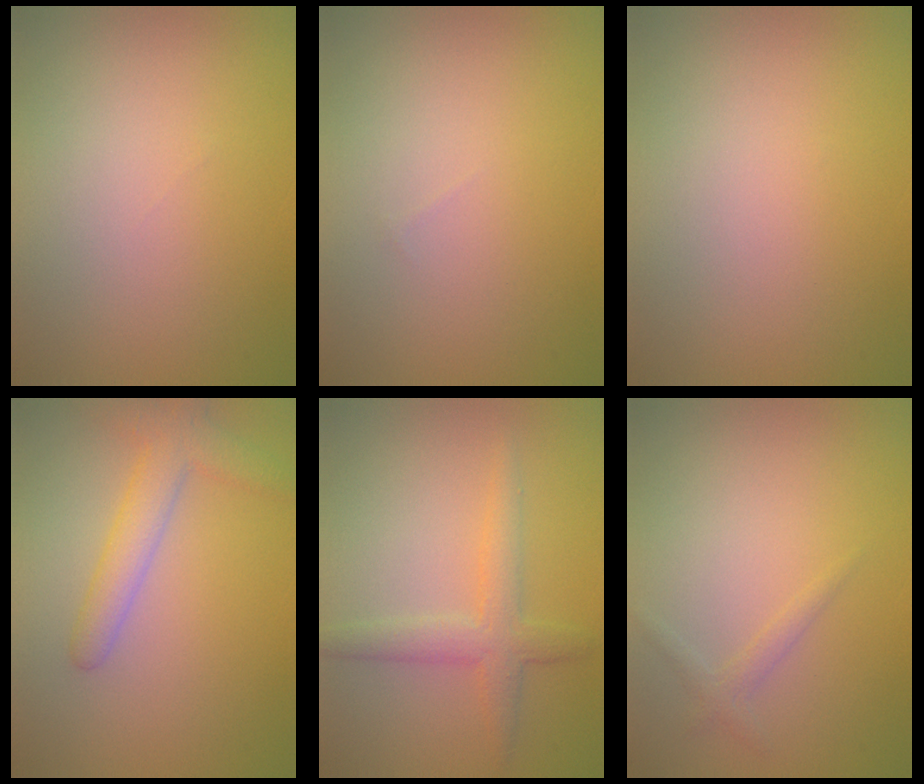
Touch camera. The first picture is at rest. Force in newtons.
{"total": 0.0}
{"total": 0.0}
{"total": 3.7, "press": 3.7, "slide": 0.2}
{"total": 3.1, "press": 3.1, "slide": 0.0}
{"total": 1.0, "press": 1.0, "slide": 0.2}